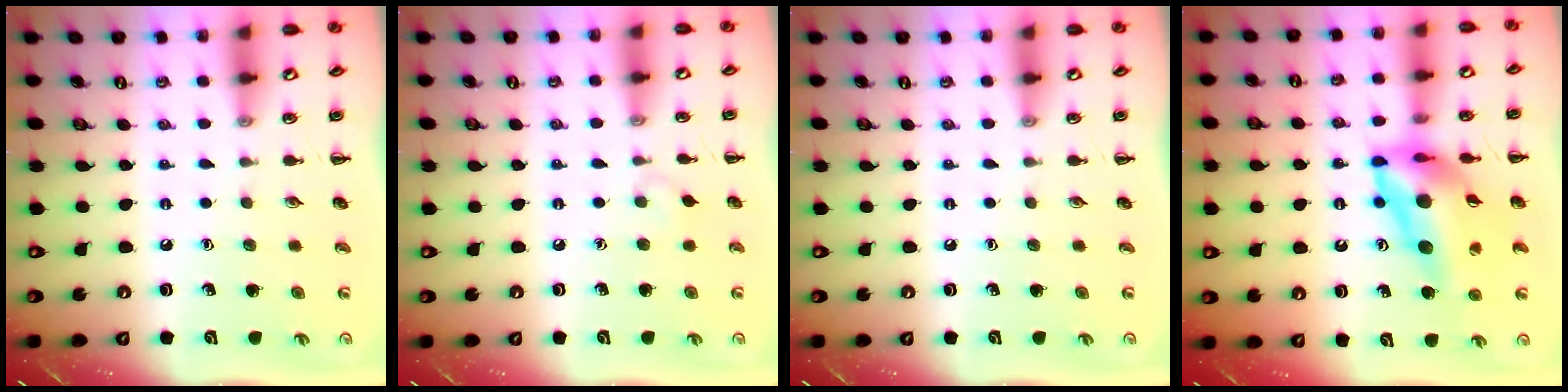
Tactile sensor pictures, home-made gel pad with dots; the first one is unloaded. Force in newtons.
{"total": 3.8, "press": 3.5, "slide": 1.5}
{"total": 0.0}
{"total": 15.8, "press": 15.0, "slide": 4.9}